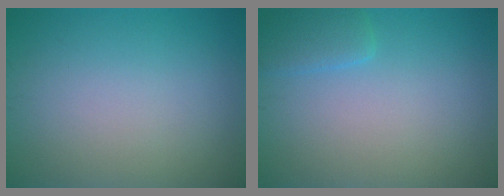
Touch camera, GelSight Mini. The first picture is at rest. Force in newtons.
{"total": 1.9, "press": 1.8, "slide": 0.3}